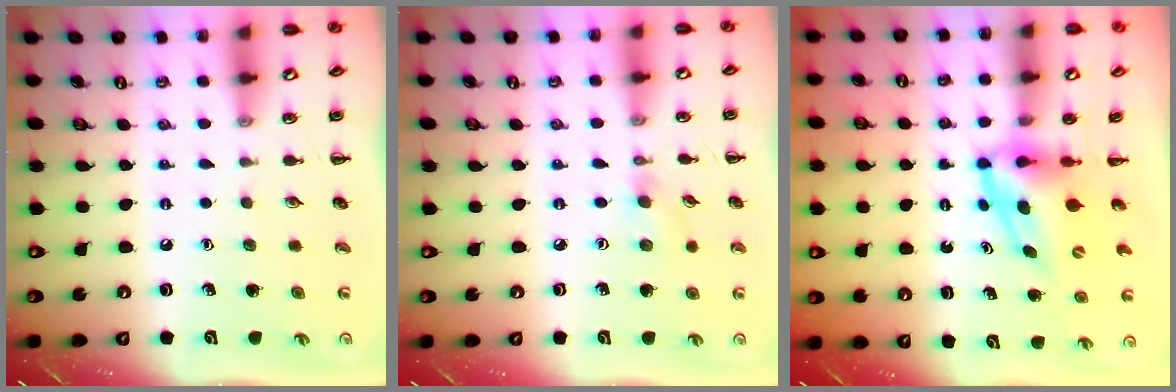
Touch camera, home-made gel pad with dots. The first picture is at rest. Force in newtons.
{"total": 4.0, "press": 3.7, "slide": 1.6}
{"total": 5.3, "press": 5.3, "slide": 0.7}